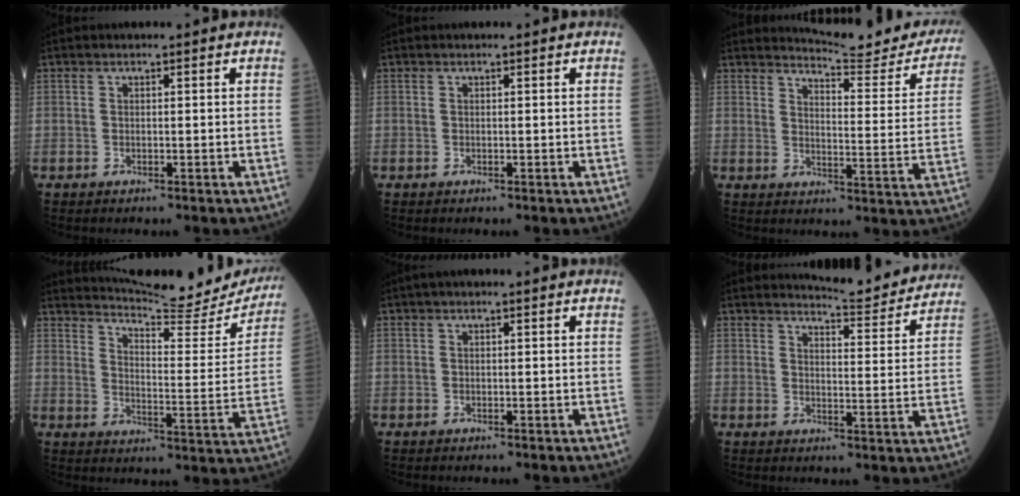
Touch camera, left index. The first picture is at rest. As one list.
[{"total": 0.0}, {"total": 16.1, "force": [15.6, 1.6, 3.6], "torque": [-0.034, -0.082, 0.172]}, {"total": 20.8, "force": [20.0, 1.6, 5.3], "torque": [-0.083, -0.078, 0.249]}, {"total": 0.7, "force": [0.3, 0.3, 0.6], "torque": [-0.012, 0.009, 0.002]}, {"total": 10.0, "force": [9.9, 0.5, 1.6], "torque": [-0.023, -0.019, 0.115]}]